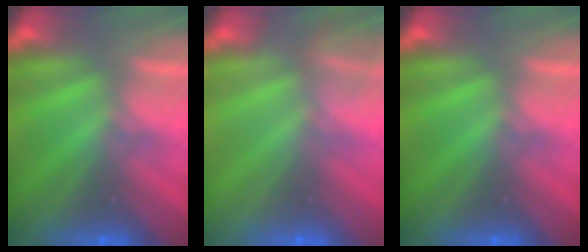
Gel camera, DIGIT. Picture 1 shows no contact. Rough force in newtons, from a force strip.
{"total": 2.0}
{"total": 0.0}